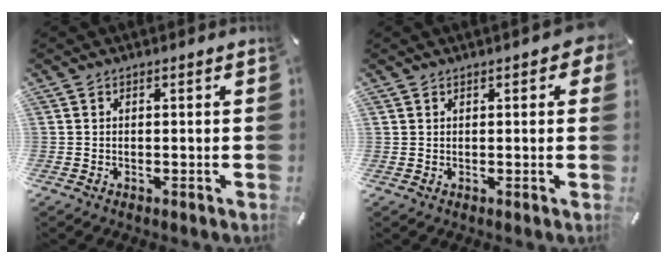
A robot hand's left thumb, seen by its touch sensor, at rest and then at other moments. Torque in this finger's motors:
{"motor_torque": [2.77, 2.20, 0.63, -2.14, 0.04]}